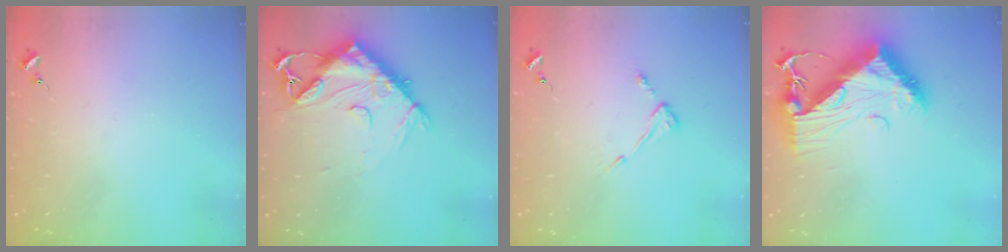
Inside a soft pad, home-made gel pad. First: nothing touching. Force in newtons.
{"total": 14.3, "press": 14.2, "slide": 1.3}
{"total": 5.2, "press": 5.1, "slide": 0.6}
{"total": 13.5, "press": 13.5, "slide": 1.2}